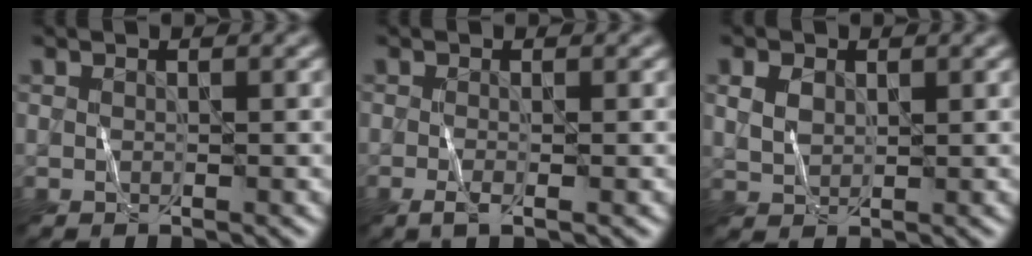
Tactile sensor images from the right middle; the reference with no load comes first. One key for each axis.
{"total": 1.4, "fx": -0.5, "fy": 0.3, "fz": 1.3, "tx": -0.025, "ty": -0.004, "tz": -0.012}
{"total": 2.1, "fx": 0.8, "fy": 1.5, "fz": 1.2, "tx": -0.031, "ty": 0.003, "tz": 0.018}